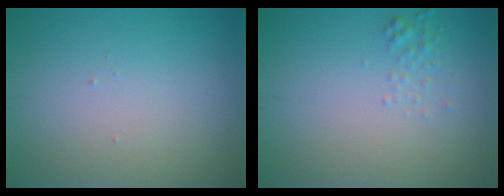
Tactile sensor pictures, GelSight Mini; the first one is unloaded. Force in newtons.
{"total": 1.0, "press": 1.0, "slide": 0.0}